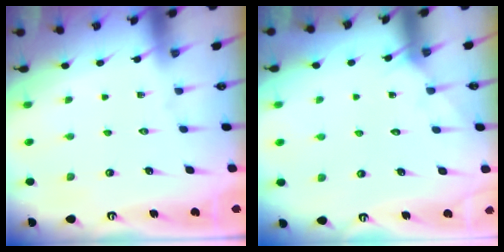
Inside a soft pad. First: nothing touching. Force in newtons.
{"total": 2.8, "press": 2.8, "slide": 0.1}